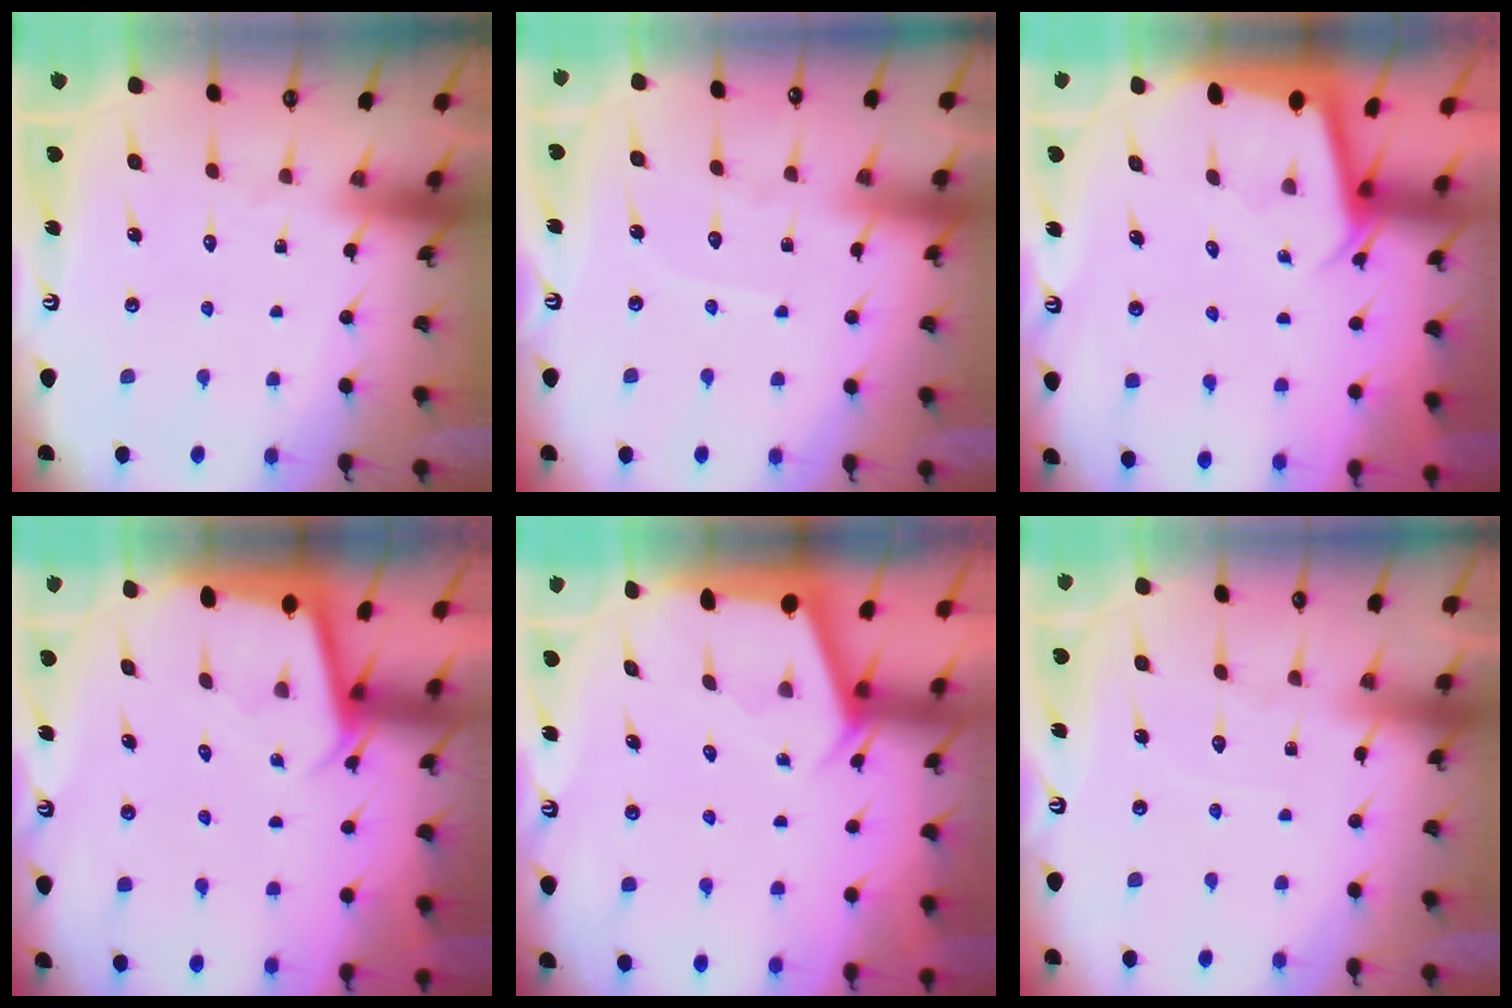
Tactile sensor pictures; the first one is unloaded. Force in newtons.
{"total": 4.0, "press": 4.0, "slide": 0.4}
{"total": 2.2, "press": 2.2, "slide": 0.1}
{"total": 2.5, "press": 2.5, "slide": 0.1}
{"total": 2.2, "press": 2.2, "slide": 0.3}
{"total": 4.0, "press": 4.0, "slide": 0.6}